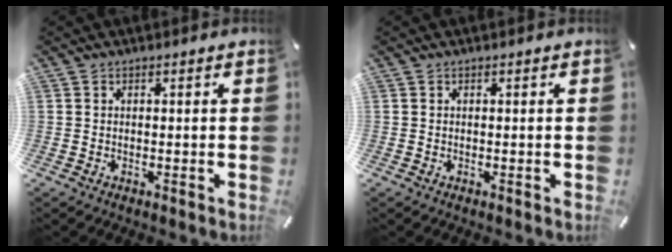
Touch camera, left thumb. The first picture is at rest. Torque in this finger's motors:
{"motor_torque": [-0.02, -0.02, 0.00, -0.01, 0.00]}